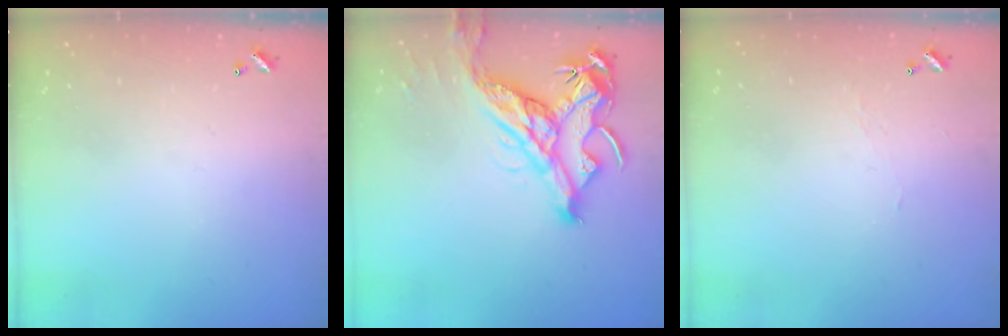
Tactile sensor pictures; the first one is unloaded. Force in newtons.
{"total": 14.7, "press": 14.5, "slide": 2.1}
{"total": 1.7, "press": 1.7, "slide": 0.4}